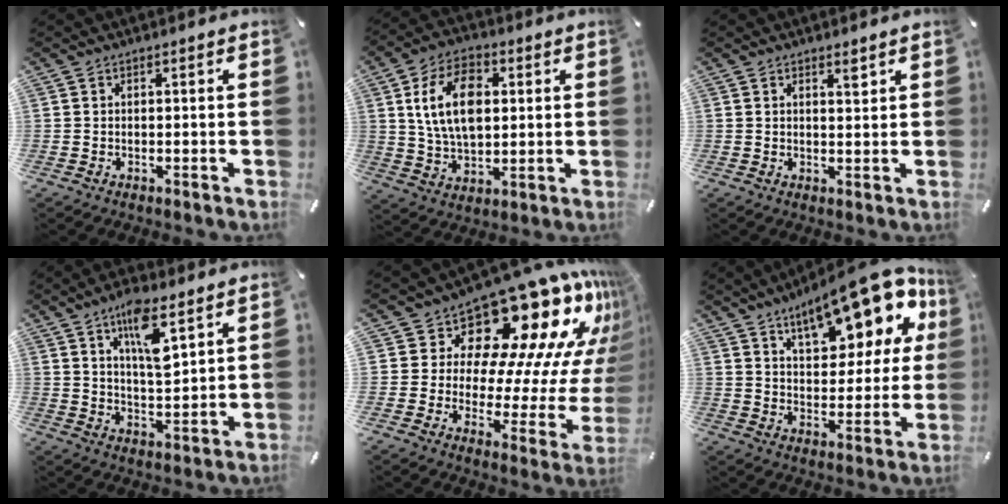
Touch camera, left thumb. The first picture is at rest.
{"total": 13.9, "force": [3.0, 9.1, 10.1], "torque": [-0.199, 0.008, 0.051]}
{"total": 2.3, "force": [1.6, 0.6, 1.6], "torque": [-0.026, -0.003, 0.026]}
{"total": 10.9, "force": [6.2, 3.6, 8.1], "torque": [-0.132, -0.026, 0.103]}
{"total": 20.3, "force": [13.7, 9.5, 11.6], "torque": [-0.144, -0.128, 0.221]}
{"total": 20.4, "force": [13.1, 8.5, 13.1], "torque": [-0.196, -0.076, 0.220]}